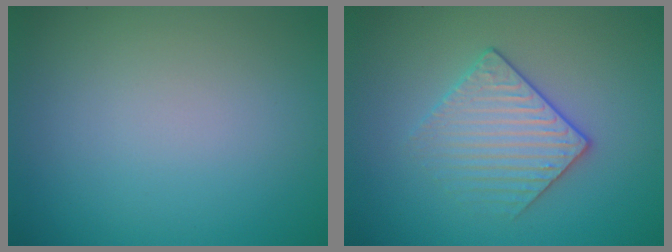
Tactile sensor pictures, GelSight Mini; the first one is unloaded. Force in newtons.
{"total": 3.0, "press": 2.8, "slide": 1.1}